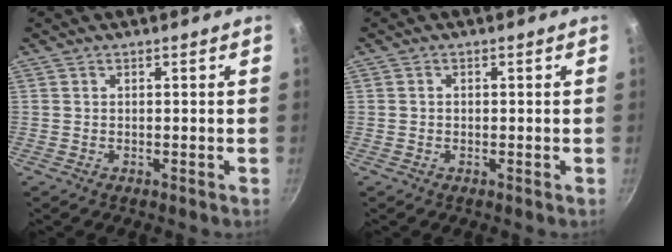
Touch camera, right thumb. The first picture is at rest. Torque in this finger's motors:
{"motor_torque": [0.01, 0.09, -0.25, 0.34, 0.06]}